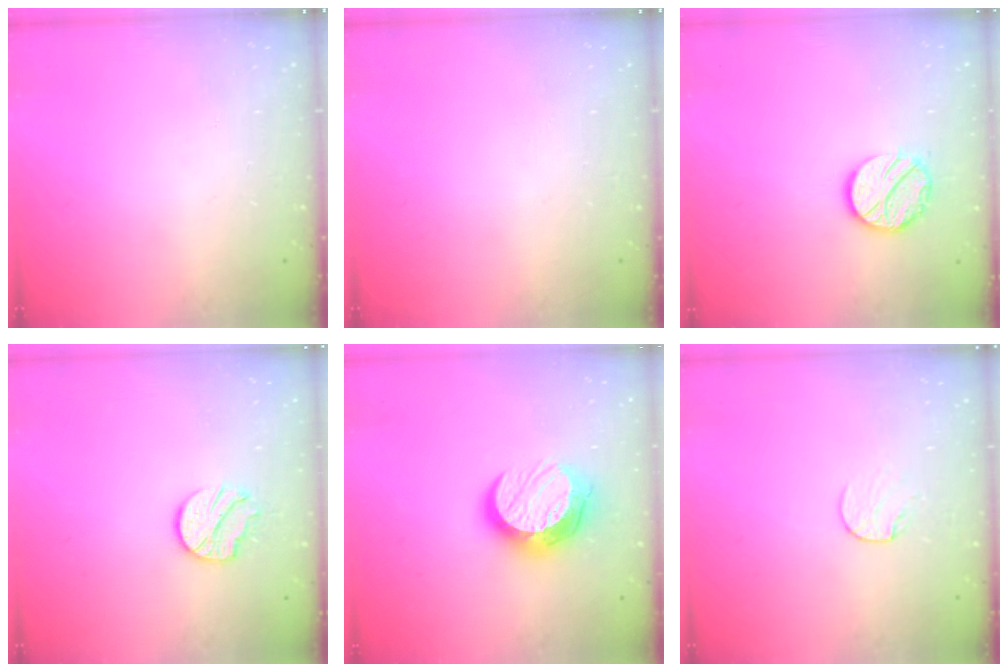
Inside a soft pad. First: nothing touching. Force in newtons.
{"total": 0.0}
{"total": 11.7, "press": 11.6, "slide": 0.4}
{"total": 10.2, "press": 10.1, "slide": 0.7}
{"total": 12.3, "press": 12.2, "slide": 1.0}
{"total": 5.3, "press": 5.3, "slide": 0.6}